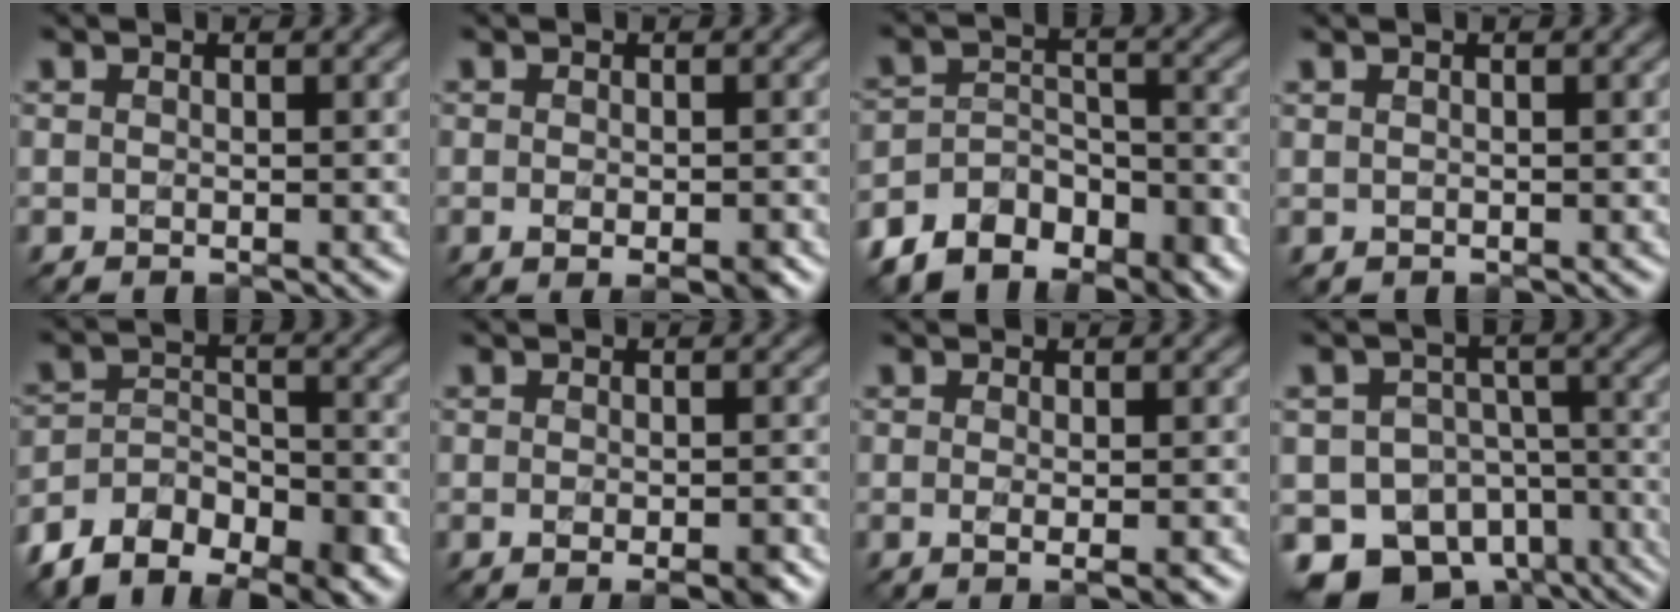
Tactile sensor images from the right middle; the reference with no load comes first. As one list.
[{"total": 2.6, "force": [-1.1, 0.9, 2.2], "torque": [-0.033, -0.006, -0.013]}, {"total": 7.6, "force": [-6.1, 3.9, 2.5], "torque": [-0.034, -0.002, -0.103]}, {"total": 0.0}, {"total": 8.2, "force": [-6.2, 4.0, 3.7], "torque": [-0.056, -0.006, -0.108]}, {"total": 2.8, "force": [-1.3, 0.7, 2.4], "torque": [-0.036, -0.006, -0.019]}, {"total": 2.1, "force": [-0.4, 0.5, 2.0], "torque": [-0.030, -0.005, -0.007]}, {"total": 13.7, "force": [-9.1, 8.9, 5.1], "torque": [-0.088, -0.020, -0.107]}]